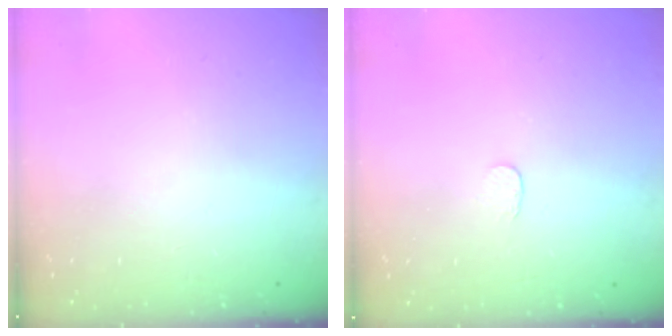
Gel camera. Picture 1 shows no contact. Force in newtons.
{"total": 2.6, "press": 2.6, "slide": 0.2}